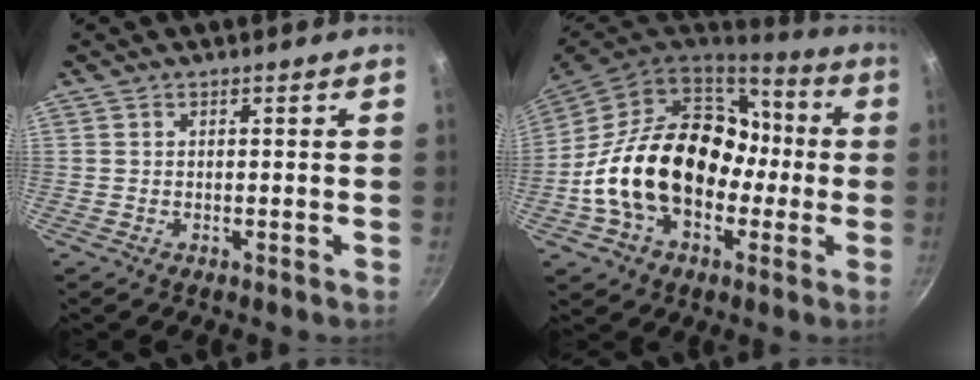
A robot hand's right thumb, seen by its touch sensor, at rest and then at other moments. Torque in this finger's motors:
{"motor_torque": [1.77, 1.93, 2.36, -0.40, 0.30]}